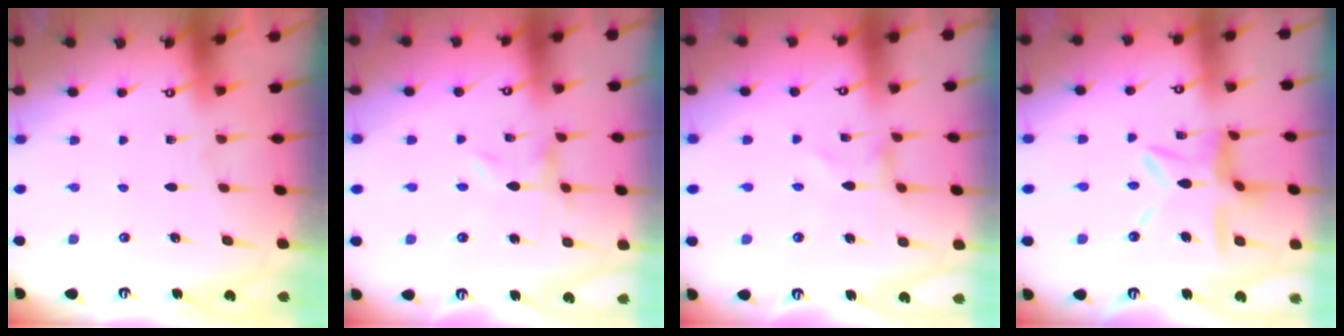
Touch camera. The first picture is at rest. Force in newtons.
{"total": 0.0}
{"total": 0.5, "press": 0.5, "slide": 0.2}
{"total": 10.2, "press": 10.1, "slide": 0.7}